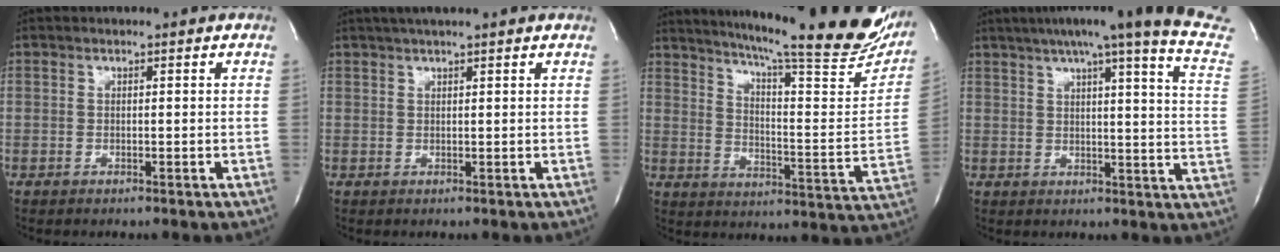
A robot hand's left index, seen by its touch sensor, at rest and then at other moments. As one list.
[{"total": 5.0, "force": [4.1, -0.2, 2.8], "torque": [-0.045, 0.029, 0.062]}, {"total": 29.3, "force": [24.5, 2.5, 15.8], "torque": [-0.238, -0.076, 0.312]}, {"total": 22.7, "force": [18.0, -0.6, 13.8], "torque": [-0.195, -0.035, 0.208]}]